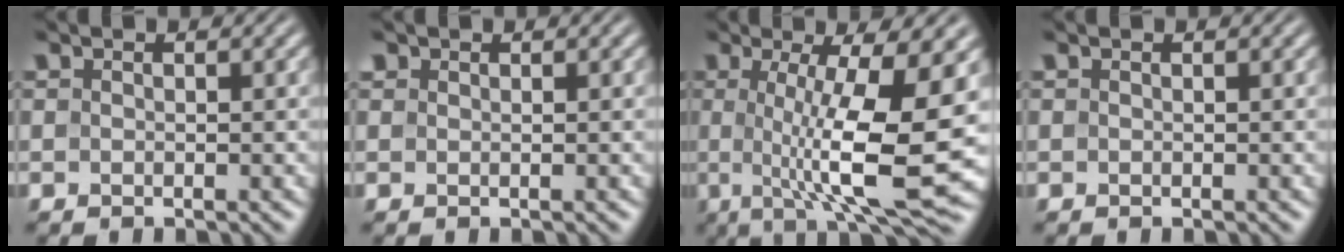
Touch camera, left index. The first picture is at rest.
{"total": 0.5, "force": [0.5, 0.2, 0.0], "torque": [-0.001, -0.003, 0.005]}
{"total": 10.9, "force": [0.0, 2.5, 10.6], "torque": [-0.159, -0.010, 0.005]}
{"total": 0.0}